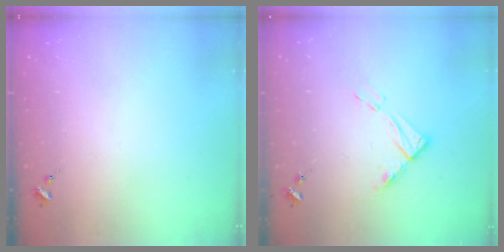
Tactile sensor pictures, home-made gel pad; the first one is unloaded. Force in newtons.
{"total": 8.7, "press": 8.6, "slide": 0.9}